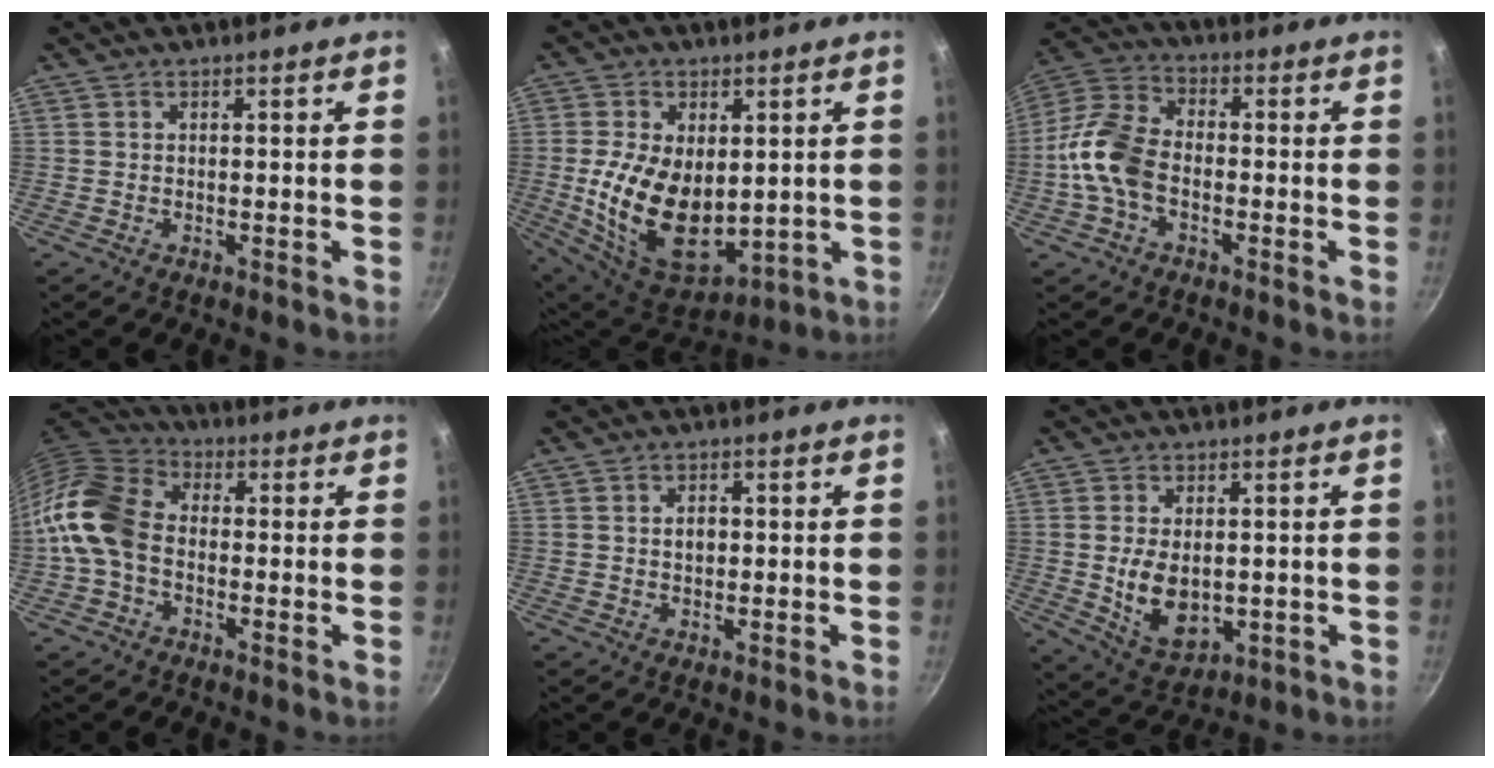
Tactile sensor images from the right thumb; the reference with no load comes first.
{"total": 17.8, "force": [0.1, 11.1, 13.9], "torque": [-0.239, -0.024, 0.026]}
{"total": 11.1, "force": [-2.8, 7.0, 8.2], "torque": [-0.158, 0.037, -0.072]}
{"total": 12.1, "force": [-2.3, 8.7, 8.1], "torque": [-0.141, 0.034, -0.069]}
{"total": 2.2, "force": [0.1, 1.6, 1.6], "torque": [-0.015, 0.005, 0.003]}
{"total": 9.4, "force": [-0.3, 6.0, 7.2], "torque": [-0.115, -0.013, 0.015]}